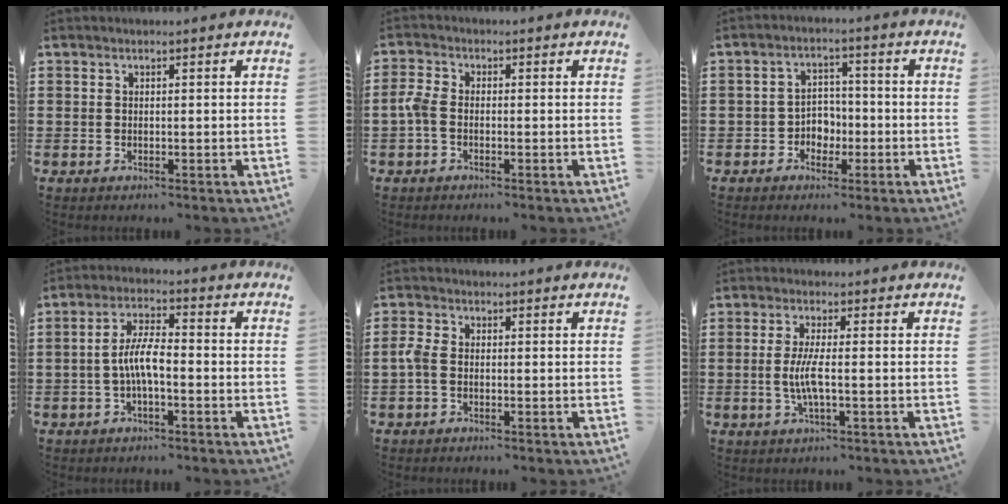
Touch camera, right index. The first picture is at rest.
{"total": 2.9, "force": [-1.0, 1.6, 2.2], "torque": [-0.063, -0.004, -0.026]}
{"total": 3.5, "force": [-1.5, 2.8, 1.4], "torque": [-0.034, 0.005, -0.033]}
{"total": 6.1, "force": [-1.2, 1.9, 5.6], "torque": [-0.120, 0.001, -0.028]}
{"total": 2.6, "force": [-0.7, 1.6, 2.0], "torque": [-0.060, -0.005, -0.021]}
{"total": 4.5, "force": [-0.7, 0.4, 4.4], "torque": [-0.101, -0.012, -0.021]}